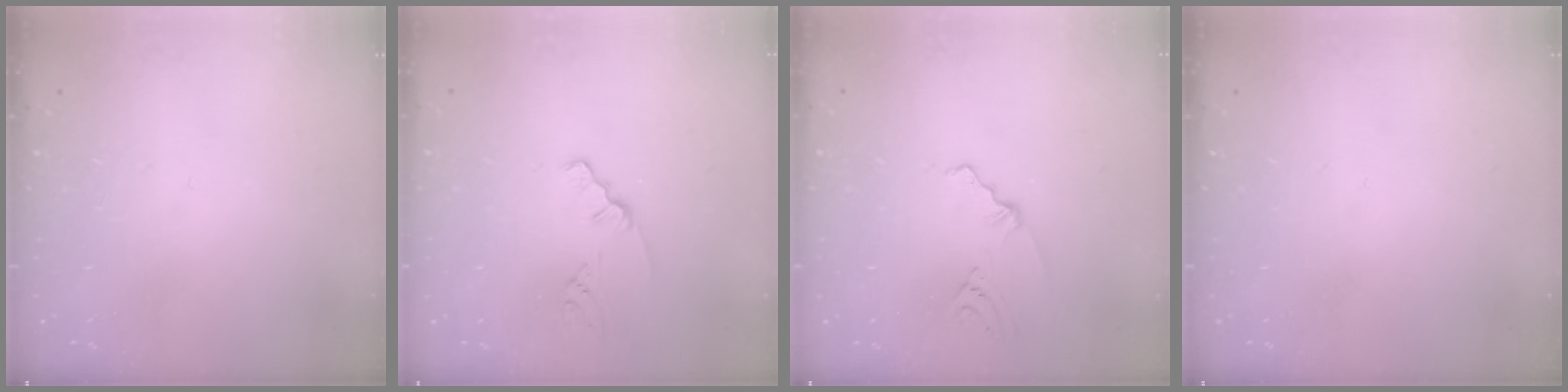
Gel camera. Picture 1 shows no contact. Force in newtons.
{"total": 1.5, "press": 1.5, "slide": 0.3}
{"total": 2.5, "press": 1.9, "slide": 1.5}
{"total": 0.0}